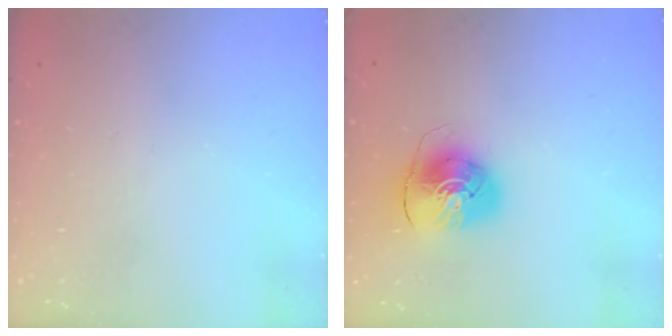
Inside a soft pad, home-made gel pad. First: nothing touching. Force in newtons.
{"total": 9.3, "press": 9.2, "slide": 1.1}